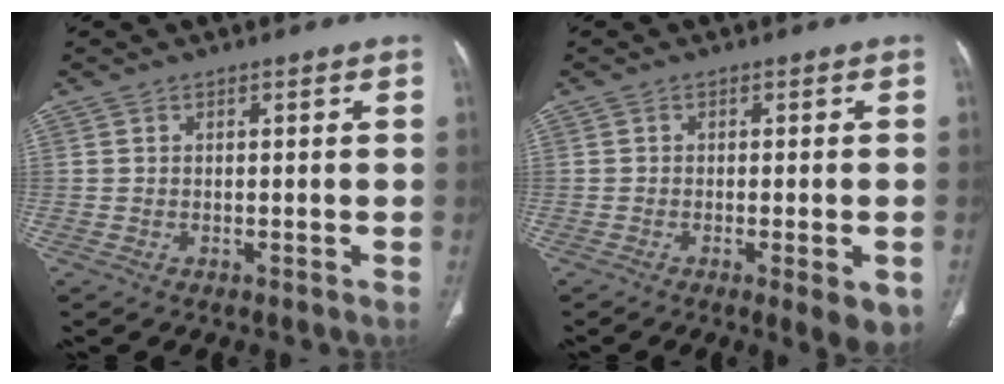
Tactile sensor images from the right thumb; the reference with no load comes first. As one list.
[{"total": 5.8, "force": [-2.2, 1.5, 5.2], "torque": [-0.065, -0.009, -0.028]}]